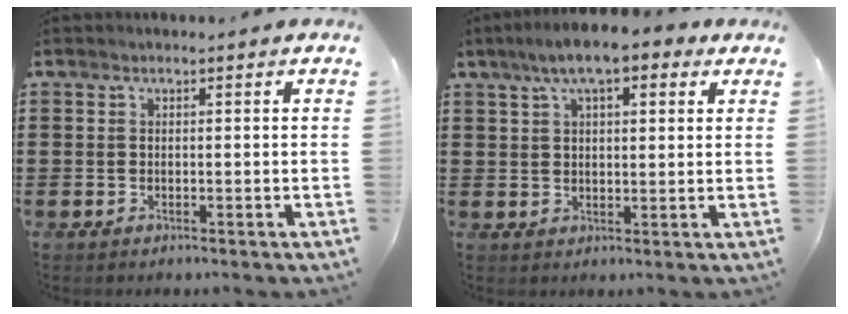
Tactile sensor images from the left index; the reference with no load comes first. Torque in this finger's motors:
{"motor_torque": [1.82, -0.32, 0.79, 0.20]}